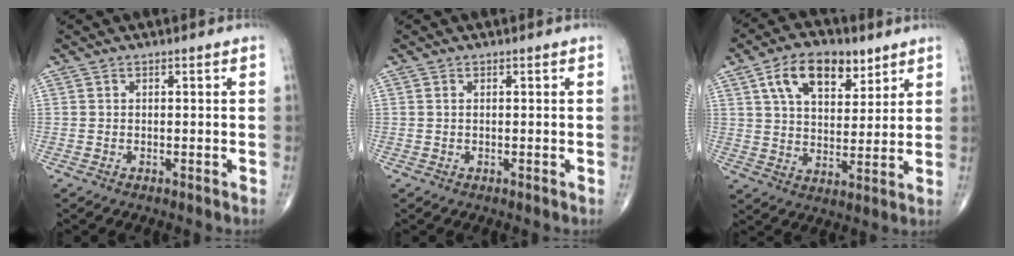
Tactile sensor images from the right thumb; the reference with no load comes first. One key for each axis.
{"total": 0.0}
{"total": 13.3, "fx": 6.9, "fy": 7.3, "fz": 8.8, "tx": -0.118, "ty": -0.023, "tz": 0.121}